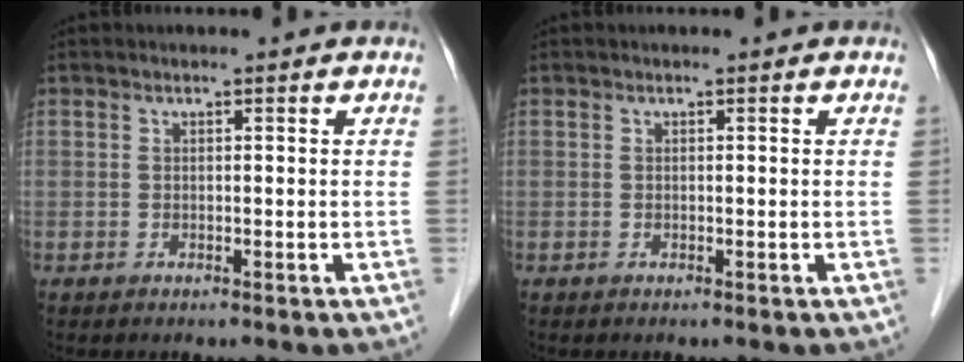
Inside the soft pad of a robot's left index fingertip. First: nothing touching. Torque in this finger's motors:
{"motor_torque": [-0.03, -0.02, 0.00, 0.00]}